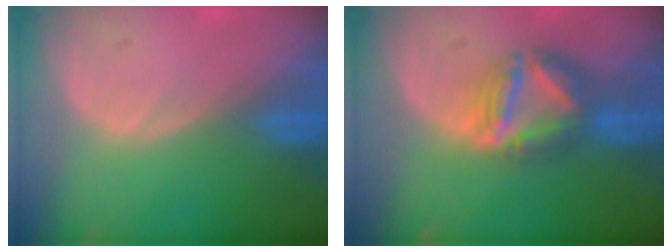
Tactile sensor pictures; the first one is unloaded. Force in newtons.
{"total": 7.5, "press": 6.6, "slide": 3.5}